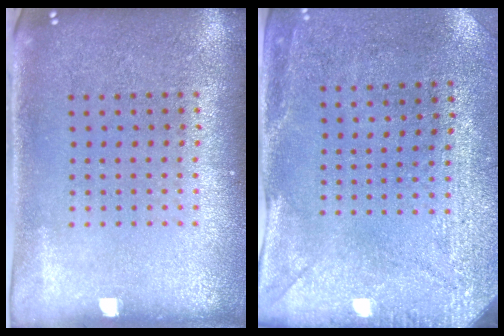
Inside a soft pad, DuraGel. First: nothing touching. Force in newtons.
{"total": 3.0, "press": 2.3, "slide": 1.9}